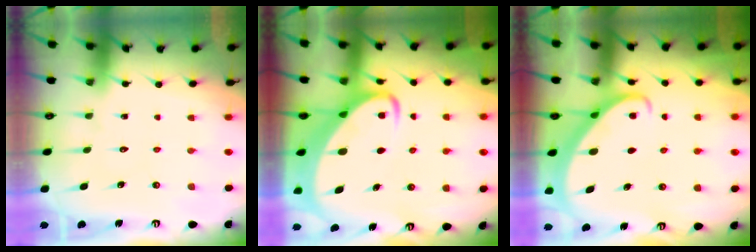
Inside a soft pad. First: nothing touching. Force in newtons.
{"total": 4.9, "press": 4.9, "slide": 0.7}
{"total": 2.6, "press": 2.6, "slide": 0.1}